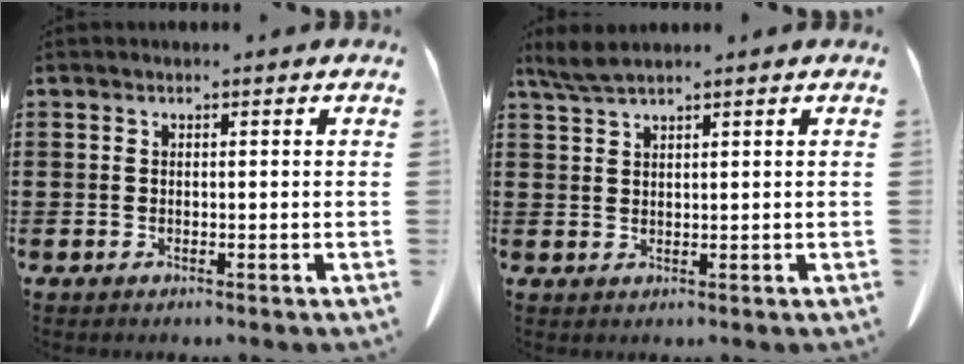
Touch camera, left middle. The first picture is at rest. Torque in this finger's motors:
{"motor_torque": [0.08, 0.09, 0.04, 0.03]}